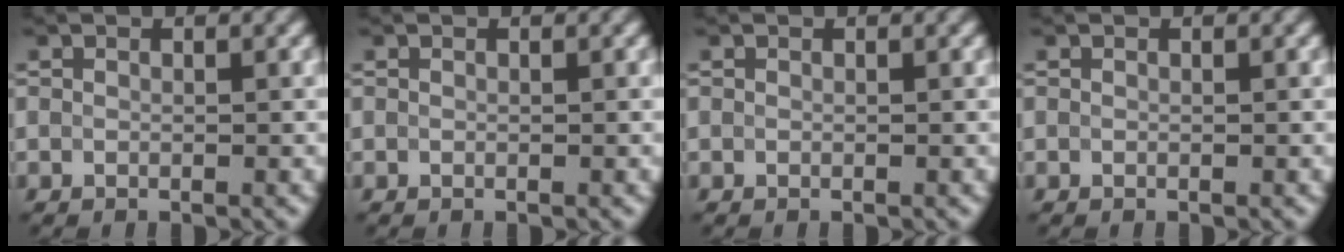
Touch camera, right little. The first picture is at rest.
{"total": 0.0}
{"total": 0.0}
{"total": 0.0}